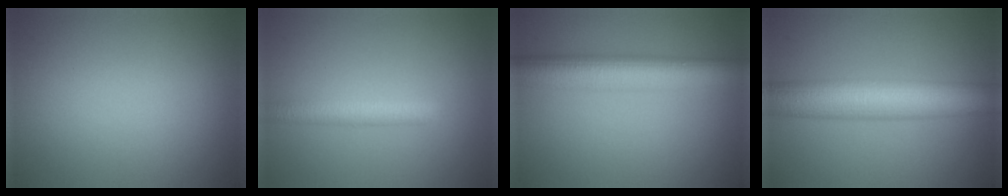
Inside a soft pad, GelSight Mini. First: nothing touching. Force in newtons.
{"total": 3.0, "press": 3.0, "slide": 0.1}
{"total": 6.7, "press": 6.7, "slide": 0.1}
{"total": 9.3, "press": 9.2, "slide": 0.3}